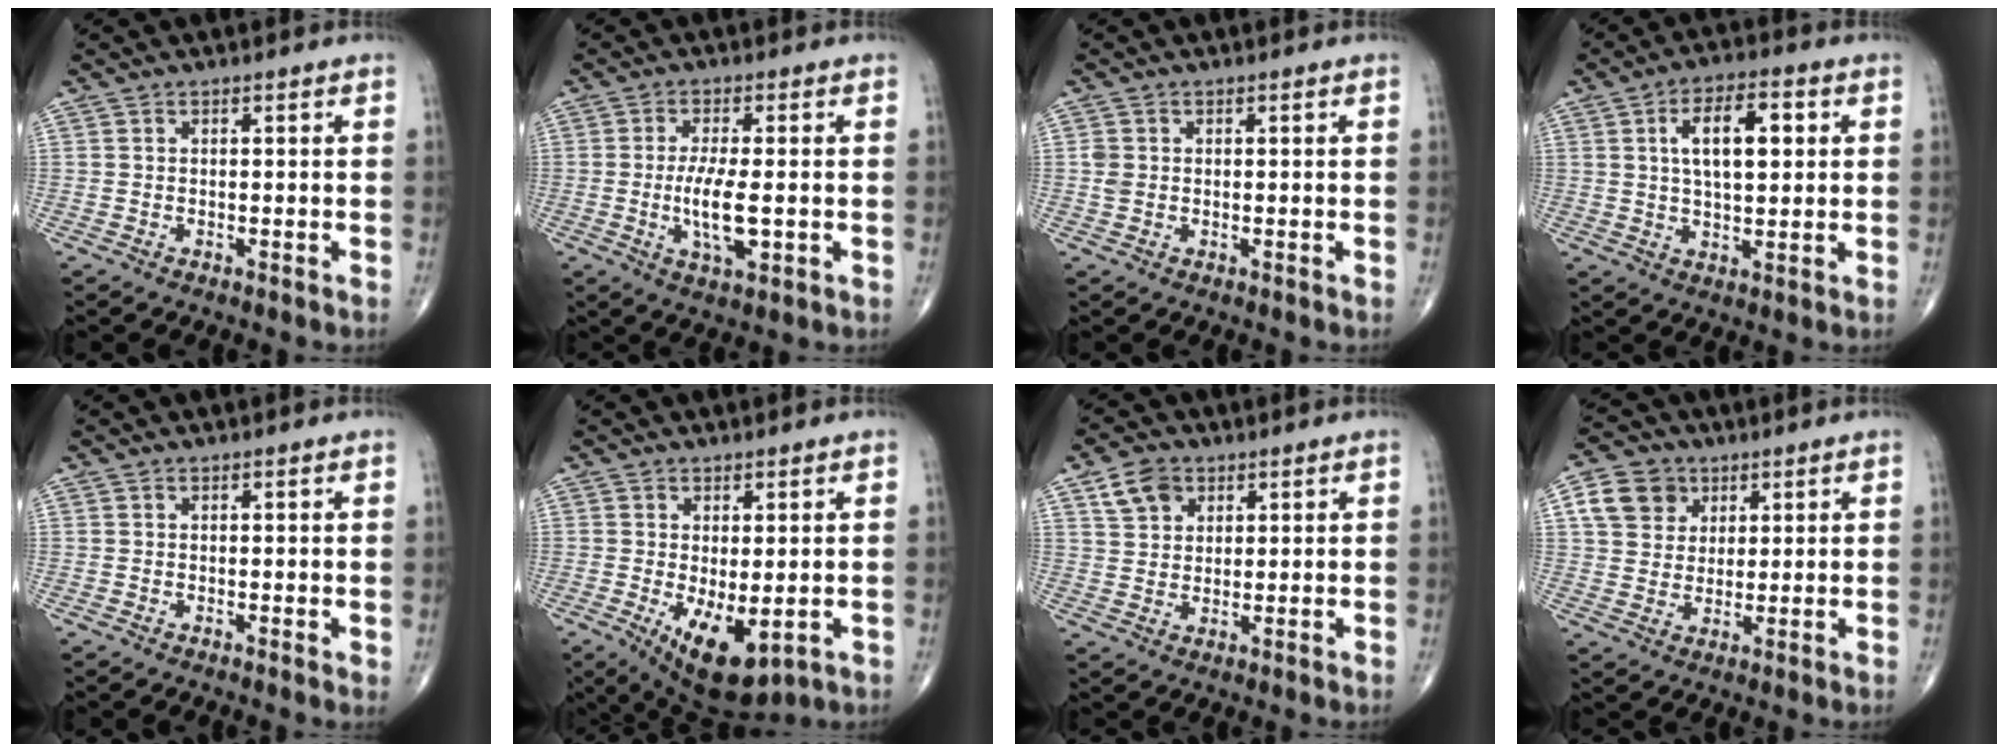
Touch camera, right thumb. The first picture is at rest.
{"total": 7.8, "force": [-0.9, 2.4, 7.3], "torque": [-0.143, -0.014, -0.016]}
{"total": 1.9, "force": [0.1, 1.6, 1.0], "torque": [-0.021, 0.002, 0.003]}
{"total": 10.2, "force": [2.4, 4.7, 8.7], "torque": [-0.130, 0.000, 0.037]}
{"total": 0.9, "force": [0.4, 0.3, 0.7], "torque": [-0.014, -0.004, 0.005]}
{"total": 10.0, "force": [-2.3, 4.5, 8.6], "torque": [-0.125, -0.019, -0.018]}
{"total": 6.2, "force": [3.1, 4.5, 2.9], "torque": [-0.033, -0.010, 0.059]}
{"total": 8.7, "force": [3.4, 7.3, 3.3], "torque": [-0.035, -0.004, 0.060]}